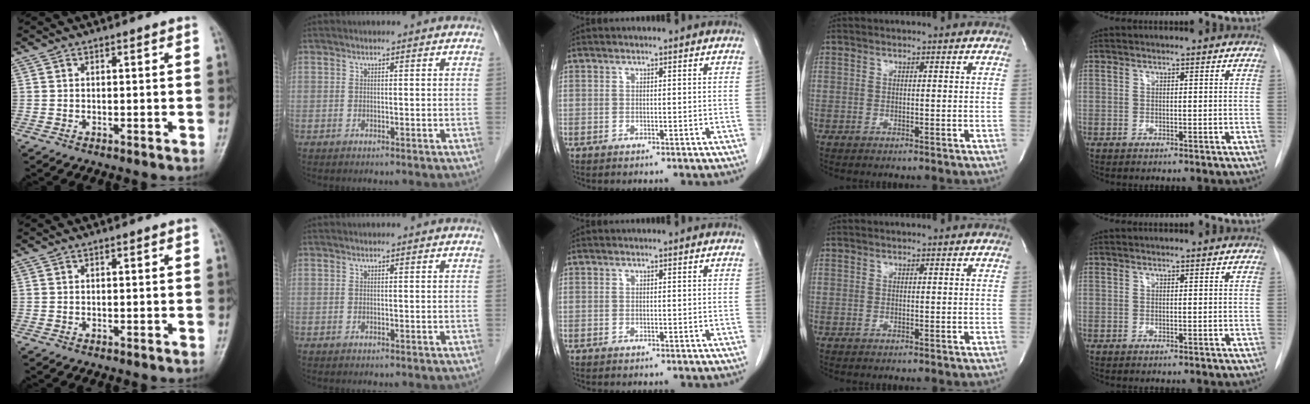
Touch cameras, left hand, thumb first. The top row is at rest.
{}